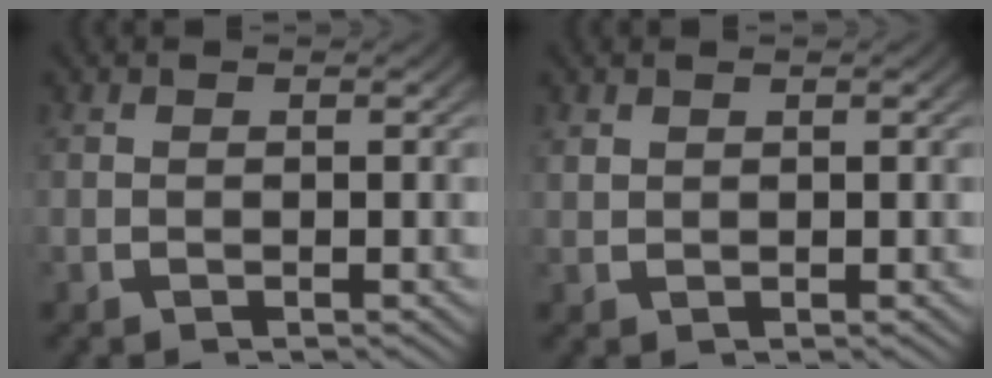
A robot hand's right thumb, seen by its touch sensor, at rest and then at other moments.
{"total": 0.8, "force": [0.7, 0.3, 0.2], "torque": [-0.002, 0.001, 0.018]}